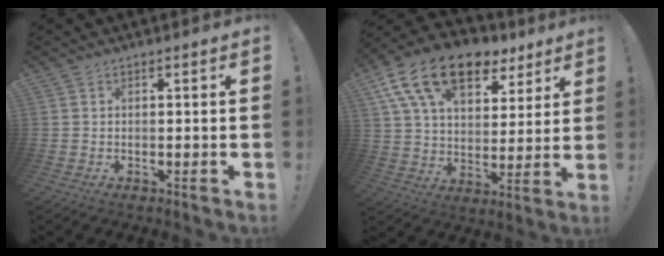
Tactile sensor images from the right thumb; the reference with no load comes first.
{"total": 19.2, "force": [11.1, 10.9, 11.3], "torque": [-0.189, -0.053, 0.201]}